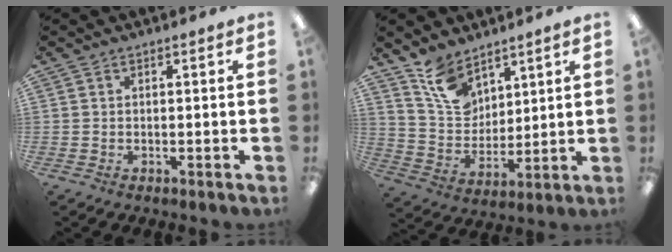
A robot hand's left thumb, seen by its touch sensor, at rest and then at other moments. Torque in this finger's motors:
{"motor_torque": [0.22, 0.16, -0.07, -0.21, -0.07]}